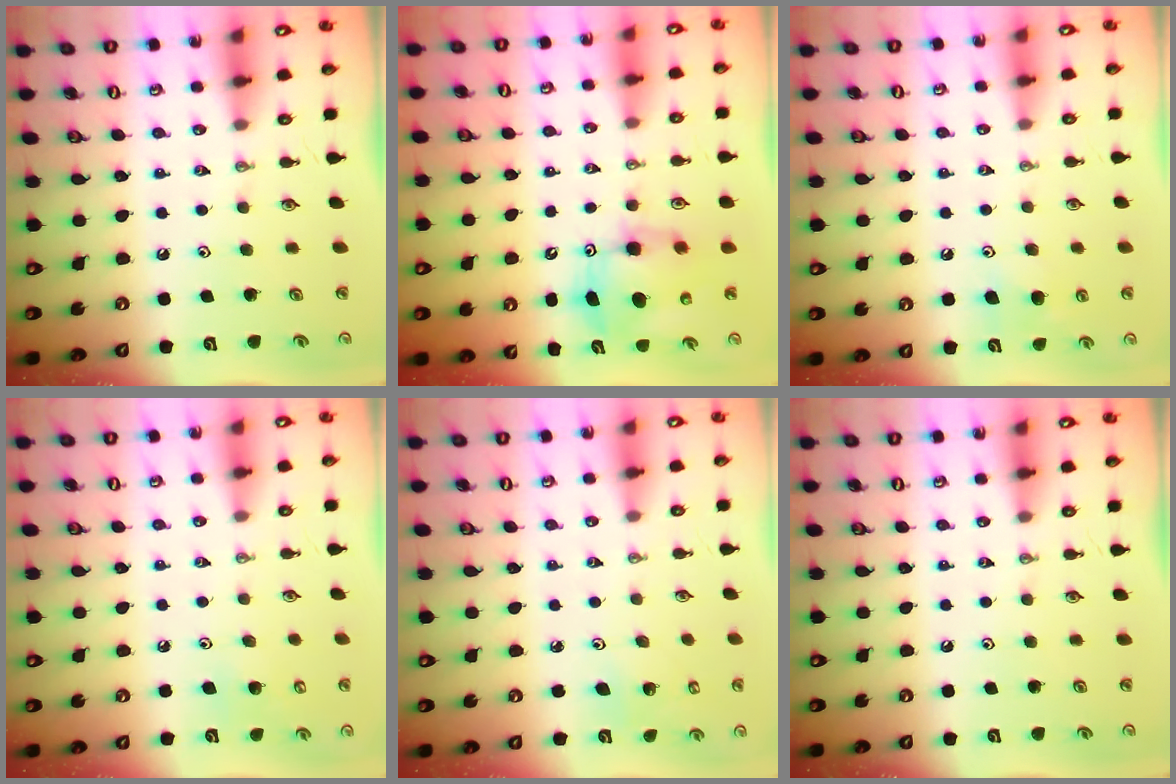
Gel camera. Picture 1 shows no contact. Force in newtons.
{"total": 8.0, "press": 7.8, "slide": 1.8}
{"total": 7.5, "press": 7.4, "slide": 1.0}
{"total": 6.4, "press": 6.4, "slide": 0.5}
{"total": 3.7, "press": 3.6, "slide": 0.9}
{"total": 0.0}